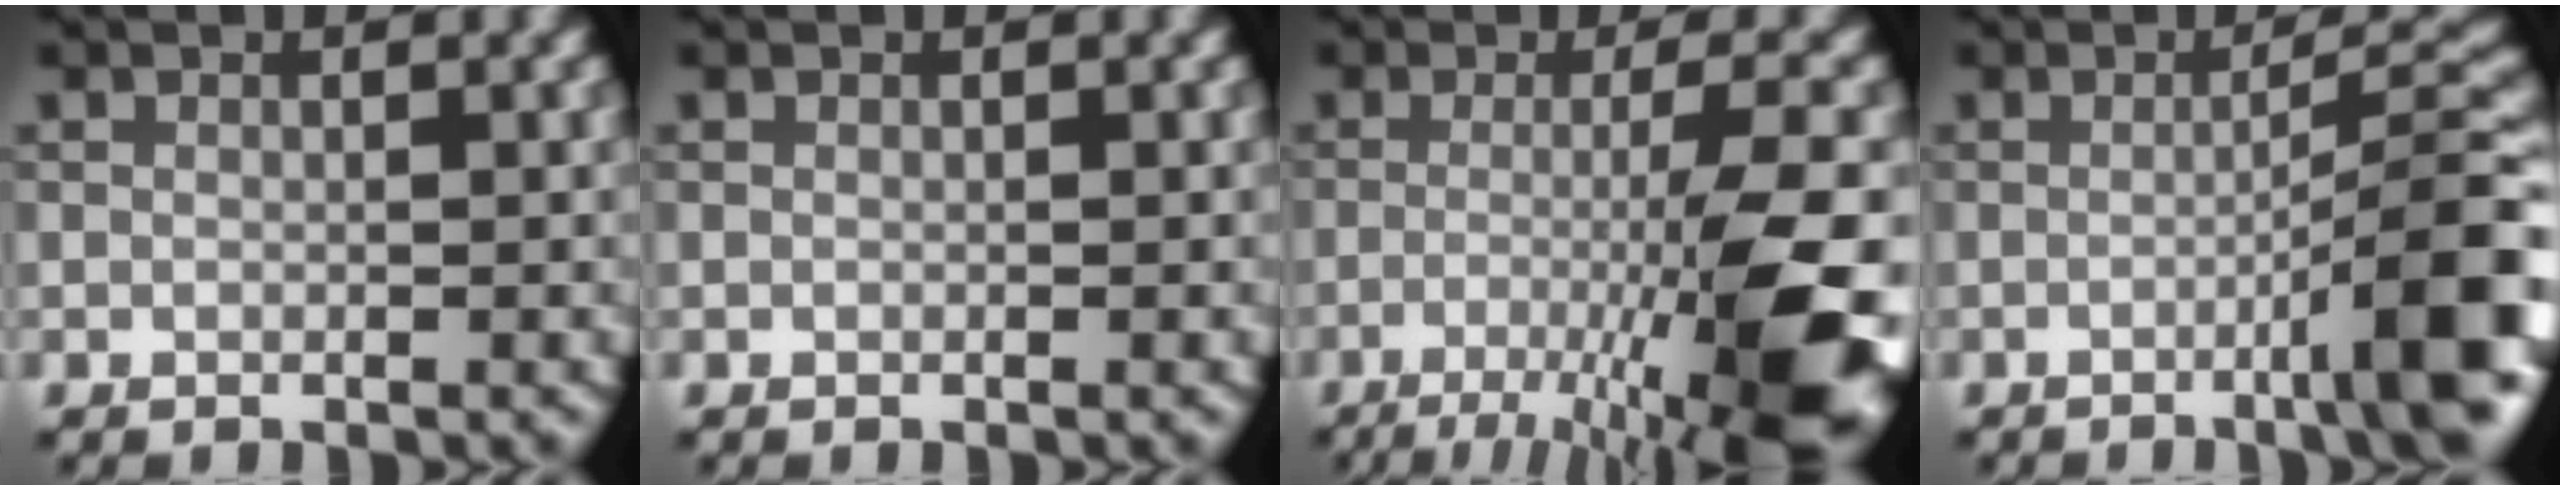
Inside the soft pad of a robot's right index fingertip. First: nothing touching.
{"total": 0.0}
{"total": 11.9, "force": [-4.5, 2.2, 10.8], "torque": [-0.149, -0.004, -0.074]}
{"total": 8.9, "force": [-3.2, 1.3, 8.2], "torque": [-0.097, 0.019, -0.051]}